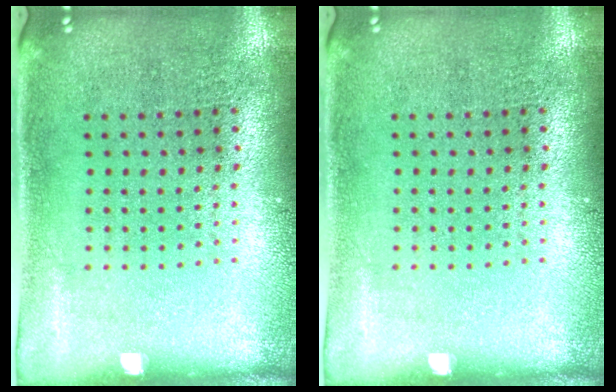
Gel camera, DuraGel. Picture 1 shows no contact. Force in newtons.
{"total": 0.0}